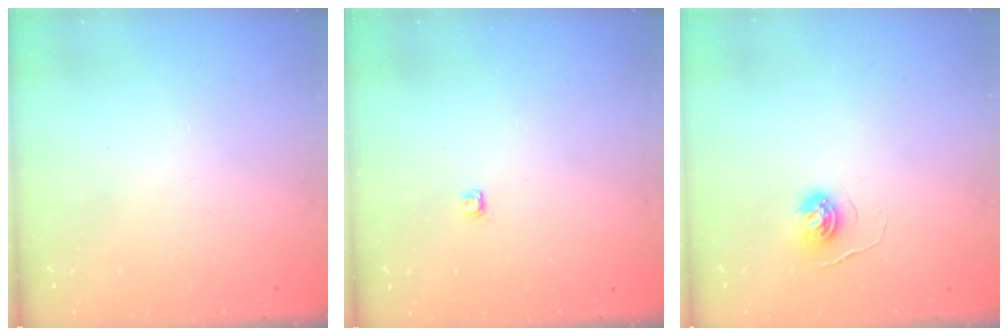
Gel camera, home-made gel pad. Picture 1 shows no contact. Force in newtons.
{"total": 2.8, "press": 2.8, "slide": 0.4}
{"total": 5.0, "press": 5.0, "slide": 0.4}